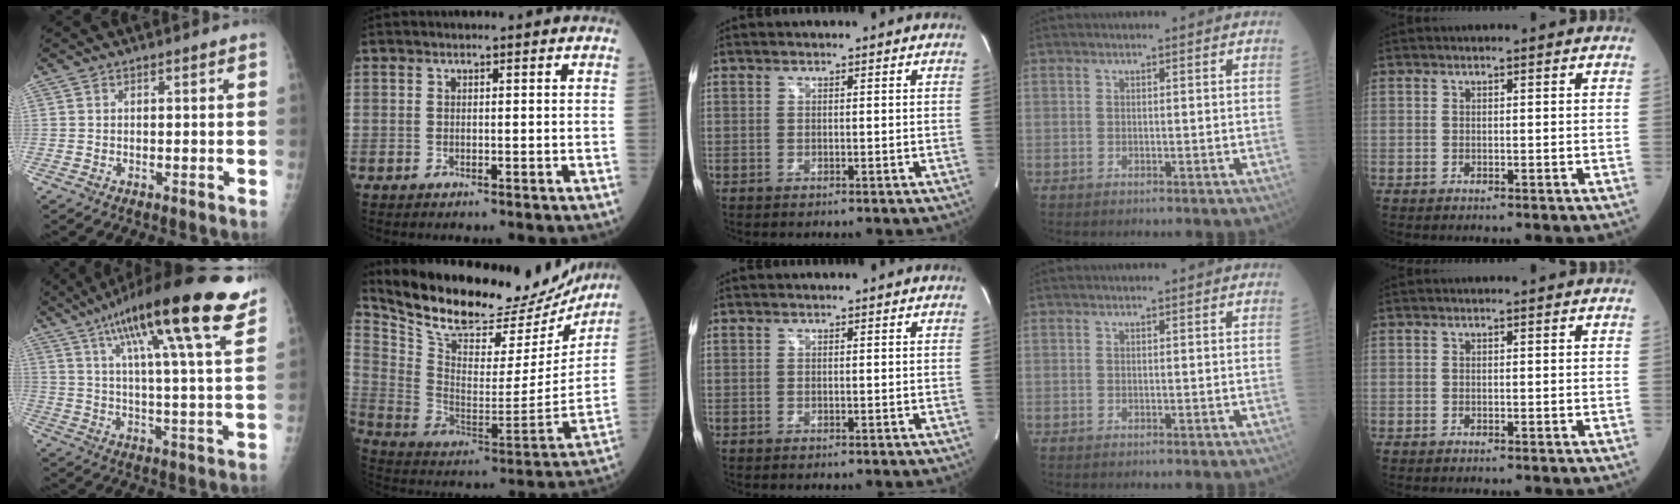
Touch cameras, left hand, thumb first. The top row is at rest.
{"thumb": {"total": 24.0, "force": [14.9, 3.8, 18.4], "torque": [-0.282, -0.036, 0.225]}, "index": {"total": 26.0, "force": [23.4, 7.6, 8.2], "torque": [-0.151, -0.042, 0.337]}}